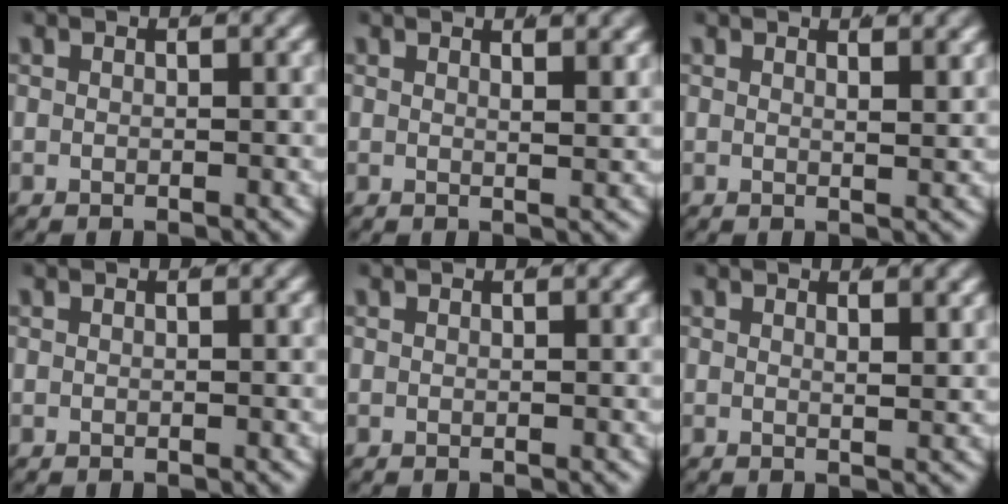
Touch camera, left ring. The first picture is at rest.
{"total": 1.9, "force": [1.5, -0.2, 1.2], "torque": [-0.011, -0.007, 0.025]}
{"total": 1.6, "force": [1.2, -0.2, 1.0], "torque": [-0.008, -0.007, 0.021]}
{"total": 0.0}
{"total": 0.0}
{"total": 1.3, "force": [0.9, -0.2, 0.8], "torque": [-0.010, -0.009, 0.017]}